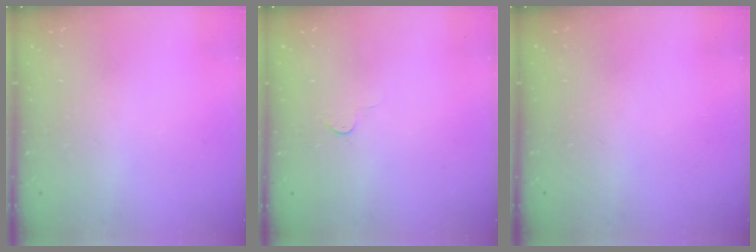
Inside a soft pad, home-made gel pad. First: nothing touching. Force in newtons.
{"total": 2.8, "press": 2.8, "slide": 0.4}
{"total": 0.0}